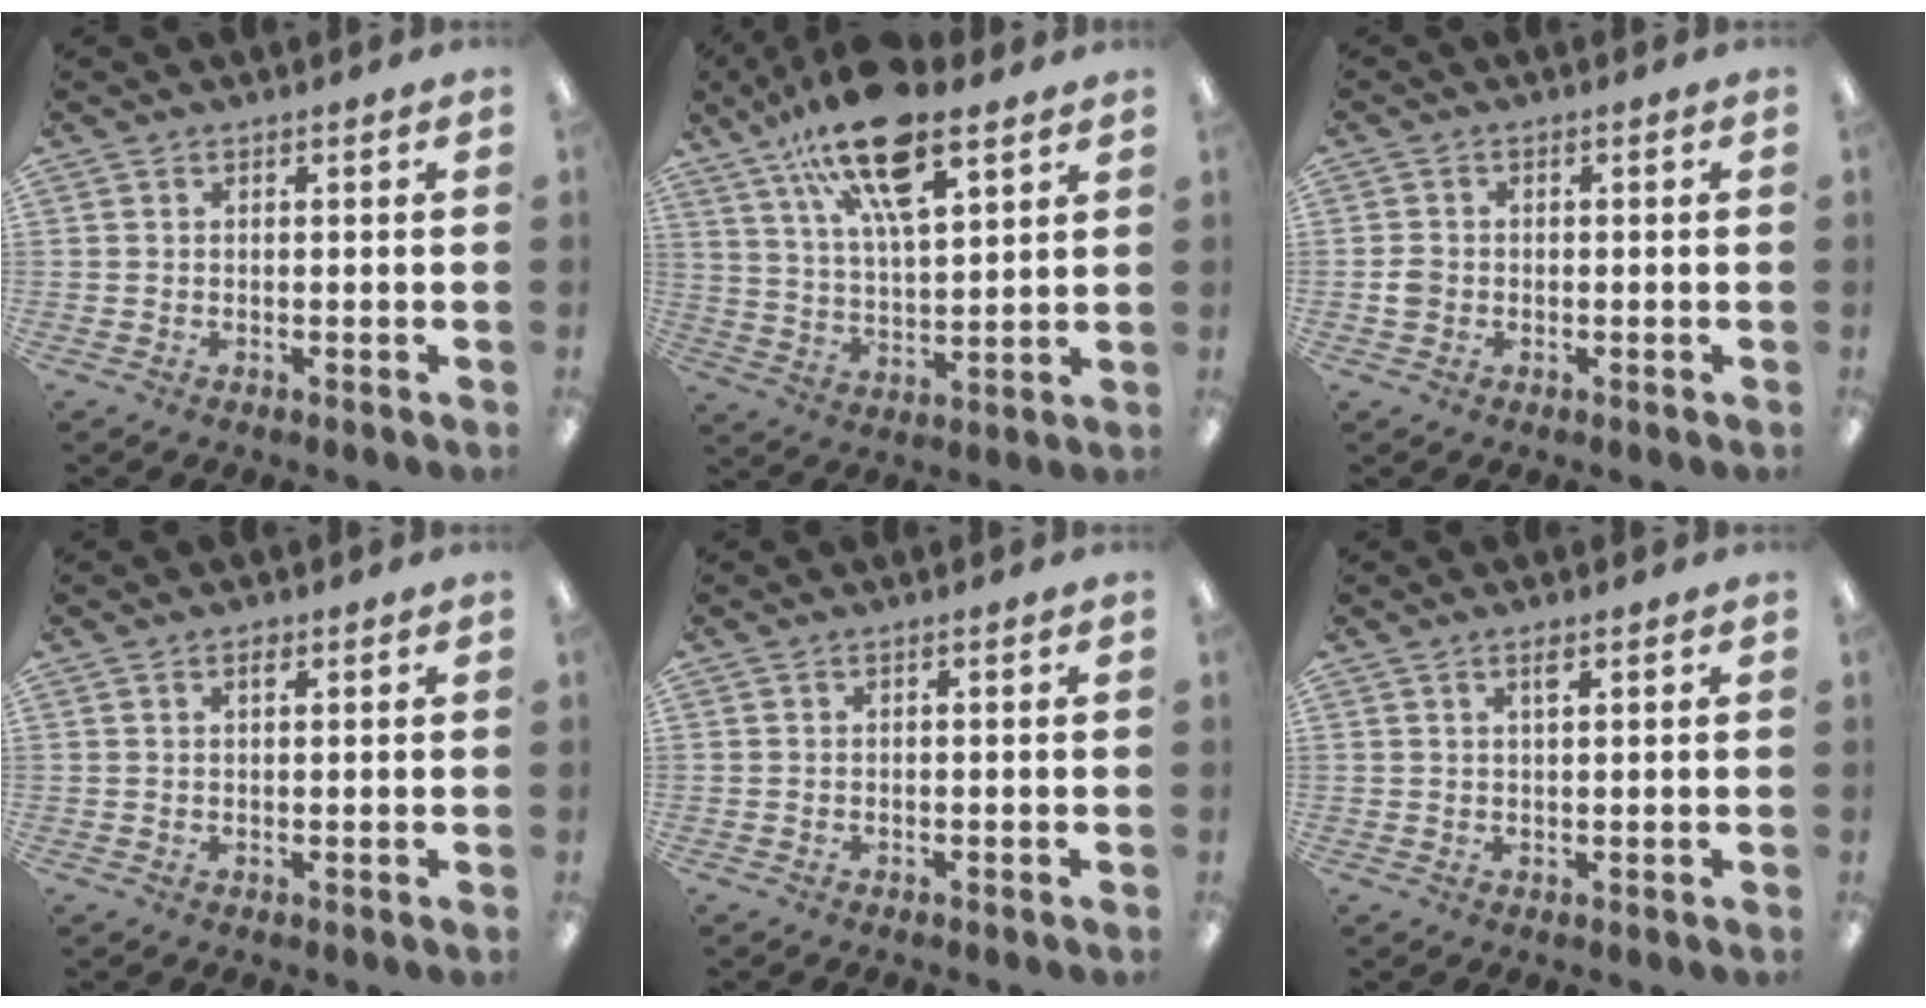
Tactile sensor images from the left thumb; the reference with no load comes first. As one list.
[{"total": 18.1, "force": [12.0, 6.4, 12.0], "torque": [-0.214, -0.051, 0.203]}, {"total": 2.3, "force": [-0.5, 2.0, 0.9], "torque": [-0.007, 0.001, -0.013]}, {"total": 1.4, "force": [0.9, 0.7, 0.8], "torque": [-0.001, -0.005, 0.013]}, {"total": 0.0}, {"total": 2.0, "force": [1.4, 0.5, 1.3], "torque": [-0.023, 0.000, 0.022]}]